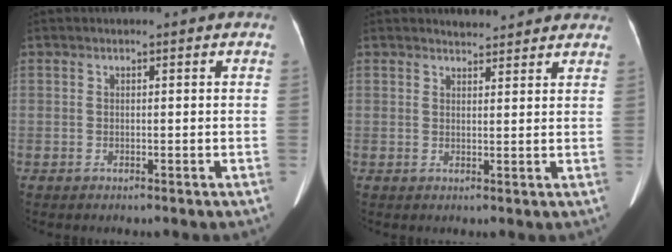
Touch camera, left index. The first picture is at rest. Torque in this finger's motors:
{"motor_torque": [0.93, -1.21, 0.00, 0.00]}